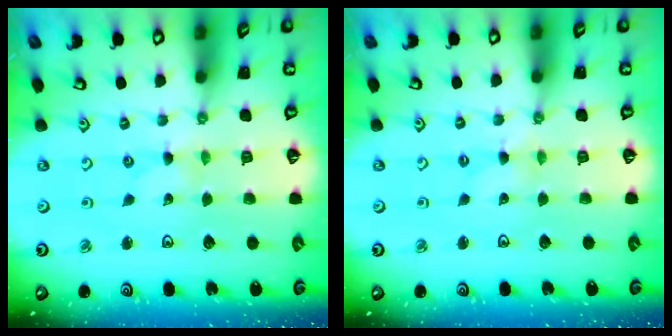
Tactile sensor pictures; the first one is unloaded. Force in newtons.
{"total": 0.8, "press": 0.8, "slide": 0.2}